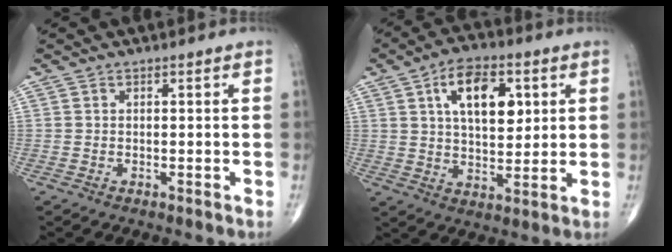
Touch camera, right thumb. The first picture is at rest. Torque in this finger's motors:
{"motor_torque": [0.36, 2.64, 1.39, 0.37, 0.09]}